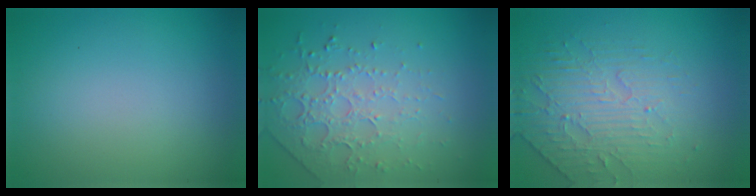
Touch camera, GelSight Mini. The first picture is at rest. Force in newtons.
{"total": 4.6, "press": 3.1, "slide": 3.4}
{"total": 4.7, "press": 3.5, "slide": 3.1}